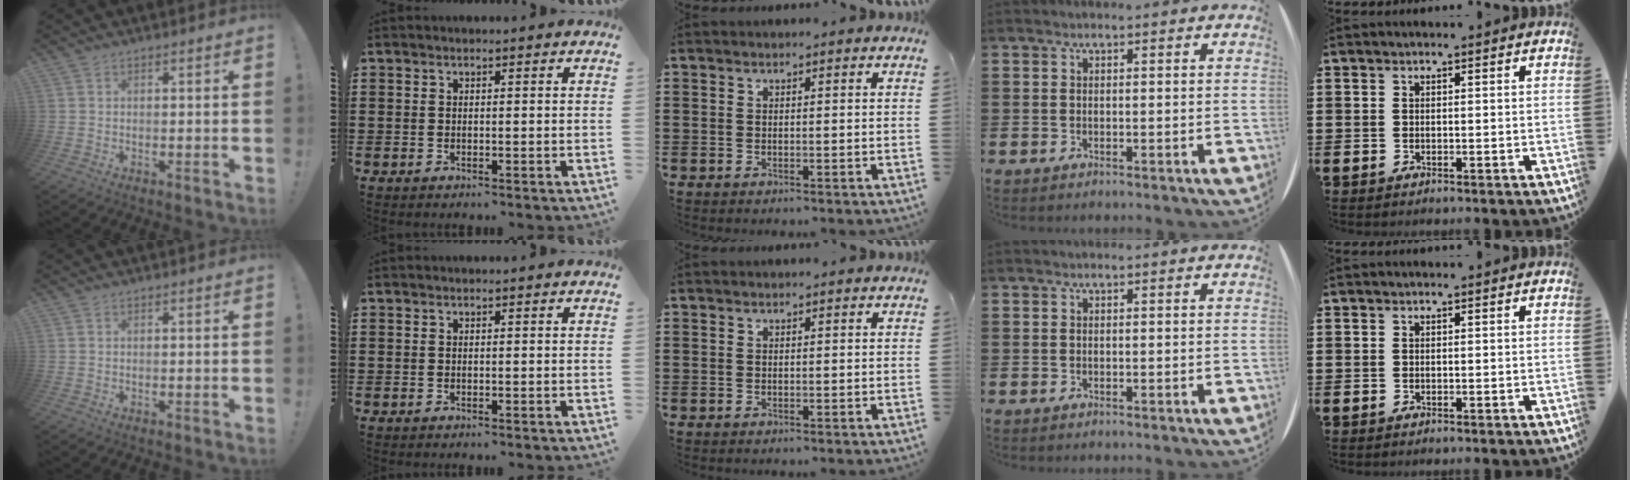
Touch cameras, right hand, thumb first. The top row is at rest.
{}